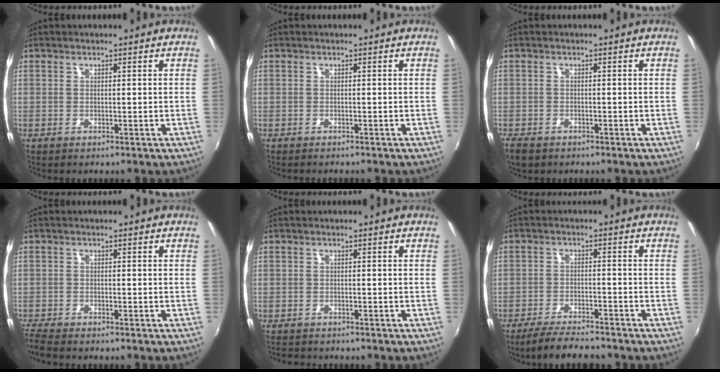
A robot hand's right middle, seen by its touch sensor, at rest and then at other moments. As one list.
[{"total": 1.1, "force": [-1.0, 0.3, 0.3], "torque": [-0.008, -0.007, -0.017]}, {"total": 3.3, "force": [-2.4, 1.8, 1.4], "torque": [-0.039, -0.010, -0.045]}, {"total": 3.5, "force": [-3.3, 0.3, 1.2], "torque": [-0.037, -0.020, -0.065]}, {"total": 2.8, "force": [-2.6, 0.9, 0.6], "torque": [-0.021, -0.014, -0.043]}, {"total": 7.5, "force": [-6.6, 1.4, 3.1], "torque": [-0.082, -0.012, -0.112]}]